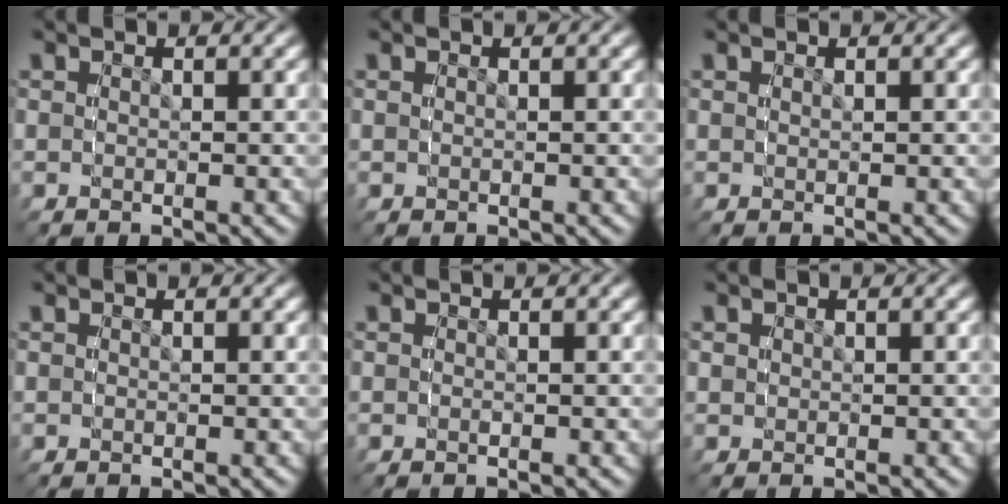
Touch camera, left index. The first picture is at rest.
{"total": 0.0}
{"total": 0.0}
{"total": 0.0}
{"total": 0.0}
{"total": 0.8, "force": [0.3, 0.7, 0.2], "torque": [-0.007, -0.004, 0.009]}